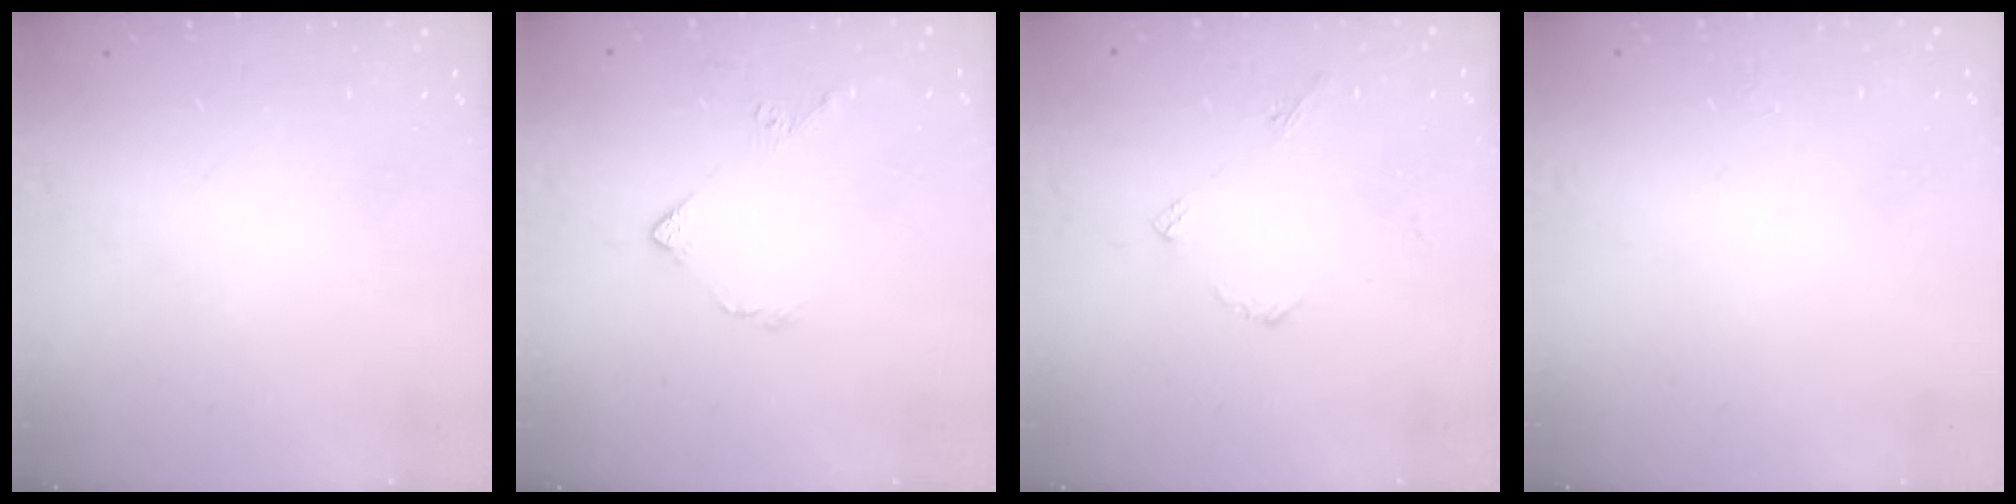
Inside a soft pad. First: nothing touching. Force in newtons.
{"total": 4.8, "press": 4.7, "slide": 0.9}
{"total": 3.3, "press": 3.3, "slide": 0.4}
{"total": 2.3, "press": 2.3, "slide": 0.3}